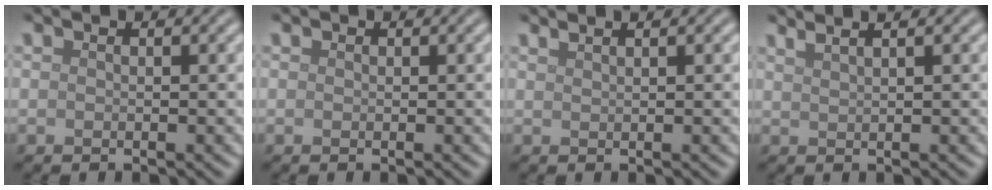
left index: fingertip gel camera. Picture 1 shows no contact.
{"total": 0.0}
{"total": 1.8, "force": [1.4, 0.7, 0.9], "torque": [0.000, 0.000, 0.006]}
{"total": 3.9, "force": [2.8, 1.5, 2.2], "torque": [-0.012, 0.025, 0.014]}